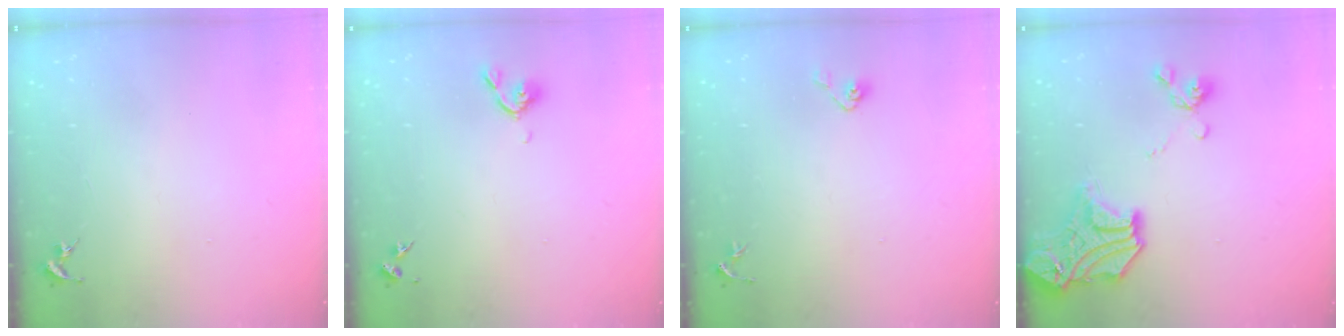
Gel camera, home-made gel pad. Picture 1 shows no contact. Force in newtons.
{"total": 5.3, "press": 5.2, "slide": 1.1}
{"total": 4.1, "press": 3.9, "slide": 1.2}
{"total": 18.0, "press": 17.9, "slide": 1.8}